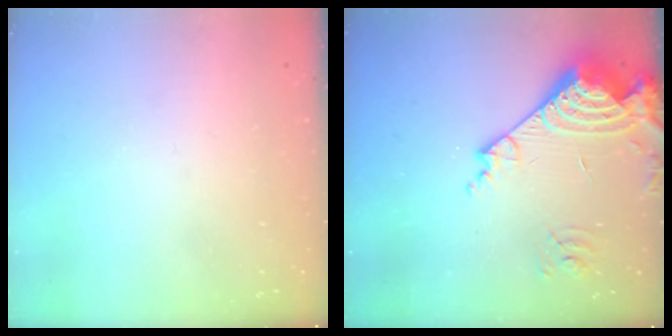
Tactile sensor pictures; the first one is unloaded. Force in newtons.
{"total": 16.8, "press": 16.6, "slide": 2.0}